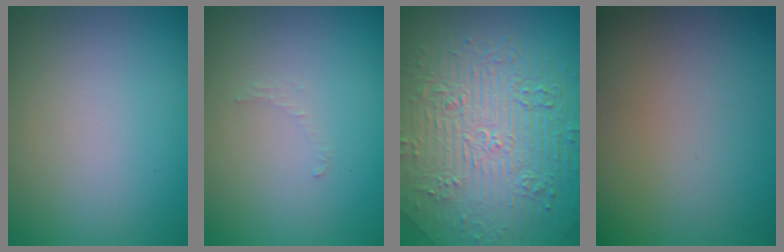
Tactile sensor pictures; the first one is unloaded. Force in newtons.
{"total": 0.7, "press": 0.7, "slide": 0.1}
{"total": 11.1, "press": 7.4, "slide": 8.3}
{"total": 0.0}